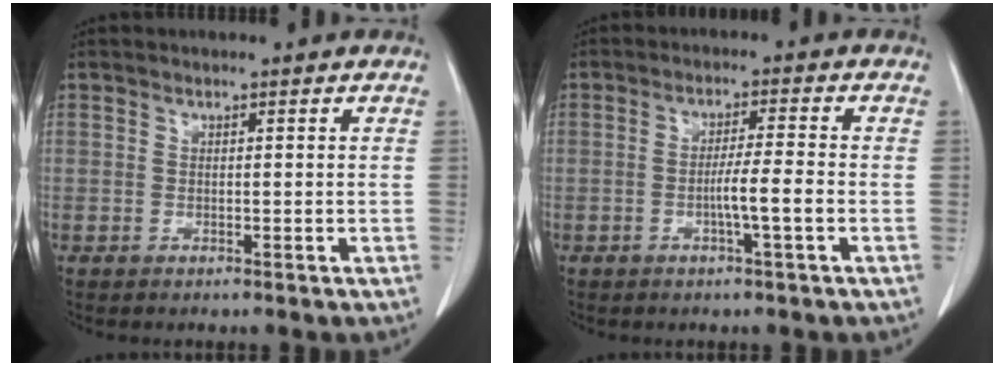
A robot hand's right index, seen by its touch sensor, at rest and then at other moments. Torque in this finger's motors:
{"motor_torque": [1.24, -0.63, 0.64, 0.11]}